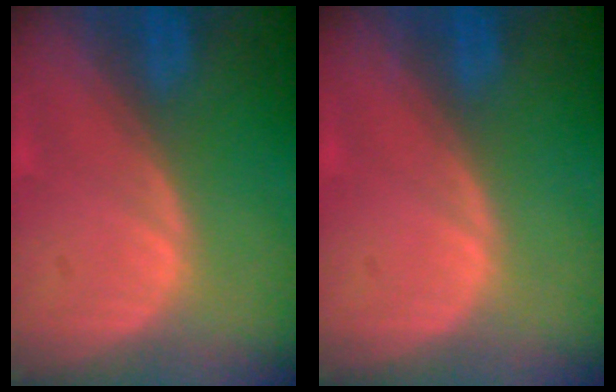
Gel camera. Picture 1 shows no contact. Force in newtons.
{"total": 0.0}